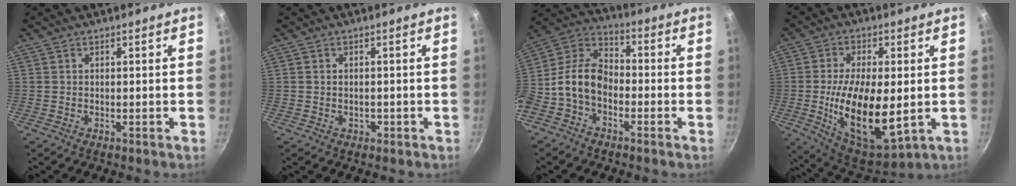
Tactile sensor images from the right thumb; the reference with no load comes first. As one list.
[{"total": 1.0, "force": [-0.4, 0.8, 0.5], "torque": [-0.006, 0.003, -0.002]}, {"total": 11.9, "force": [-2.9, 8.1, 8.2], "torque": [-0.140, 0.057, -0.076]}, {"total": 17.9, "force": [-1.9, 7.9, 16.0], "torque": [-0.276, -0.008, -0.020]}]